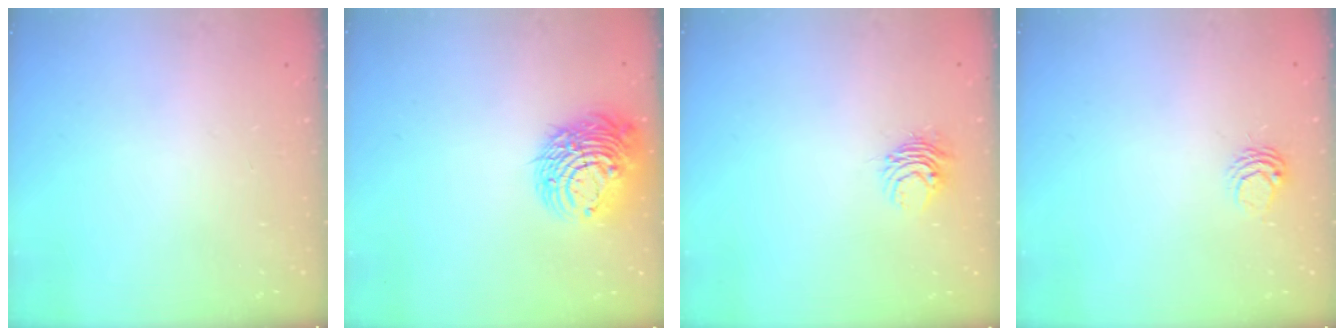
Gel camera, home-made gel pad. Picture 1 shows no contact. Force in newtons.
{"total": 13.6, "press": 13.4, "slide": 1.9}
{"total": 5.0, "press": 4.9, "slide": 0.5}
{"total": 5.2, "press": 5.2, "slide": 0.4}